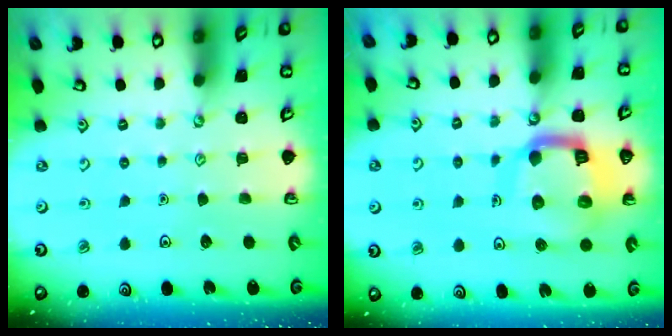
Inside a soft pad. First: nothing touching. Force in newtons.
{"total": 15.1, "press": 14.9, "slide": 1.8}